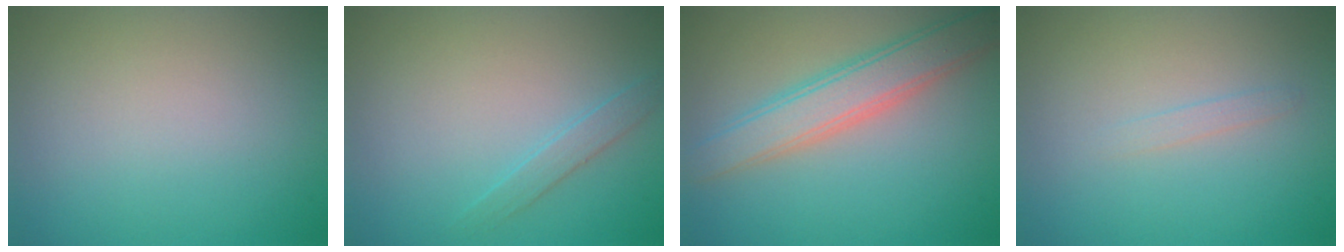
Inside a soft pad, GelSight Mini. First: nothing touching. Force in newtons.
{"total": 1.4, "press": 1.4, "slide": 0.1}
{"total": 4.8, "press": 4.8, "slide": 0.1}
{"total": 0.8, "press": 0.8, "slide": 0.0}